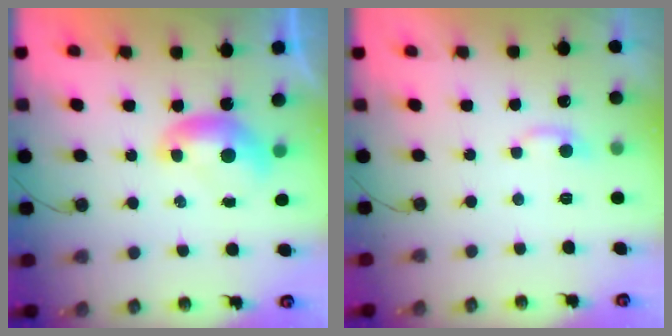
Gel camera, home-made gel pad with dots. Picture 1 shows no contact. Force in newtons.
{"total": 1.6, "press": 1.5, "slide": 0.5}